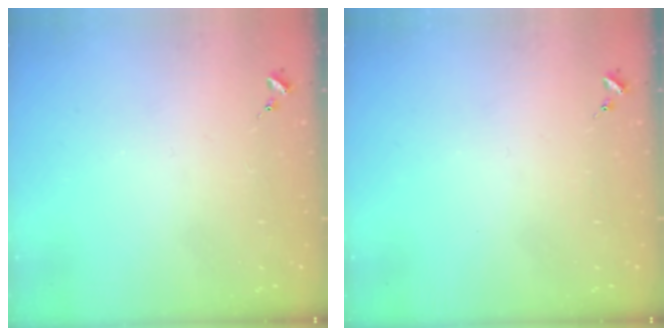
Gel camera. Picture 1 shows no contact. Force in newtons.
{"total": 0.0}